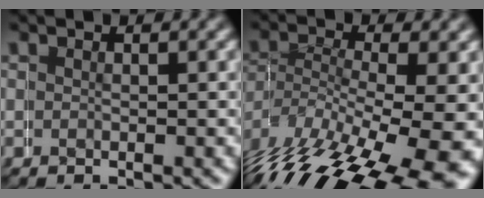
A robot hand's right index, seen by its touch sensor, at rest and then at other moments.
{"total": 9.8, "force": [-4.2, 5.8, 6.8], "torque": [-0.132, -0.043, -0.039]}